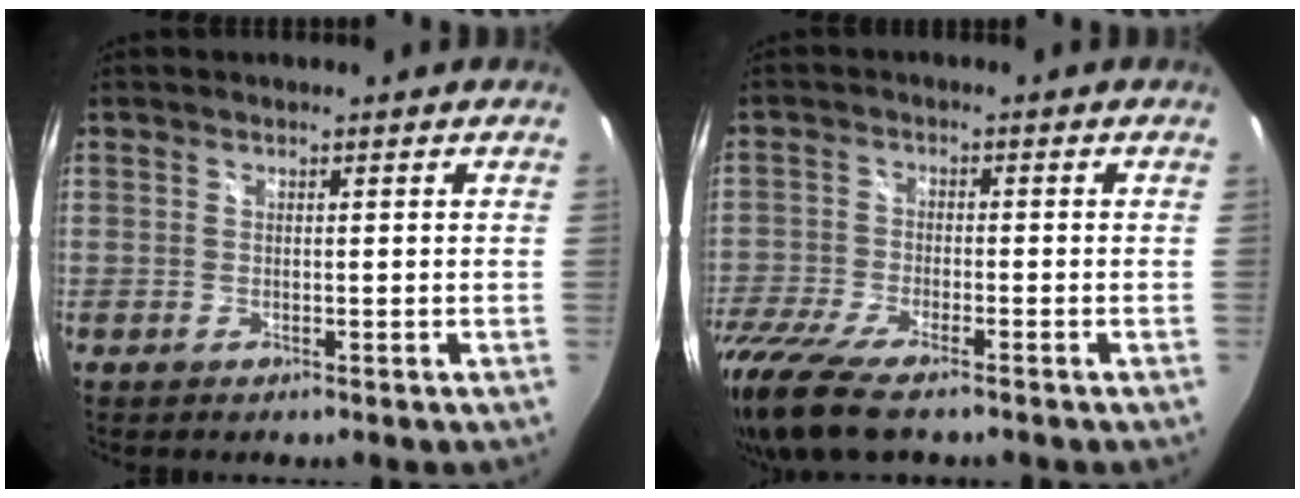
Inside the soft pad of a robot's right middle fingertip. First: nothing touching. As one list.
[{"total": 14.1, "force": [-10.5, 4.2, 8.5], "torque": [-0.205, -0.058, -0.197]}]